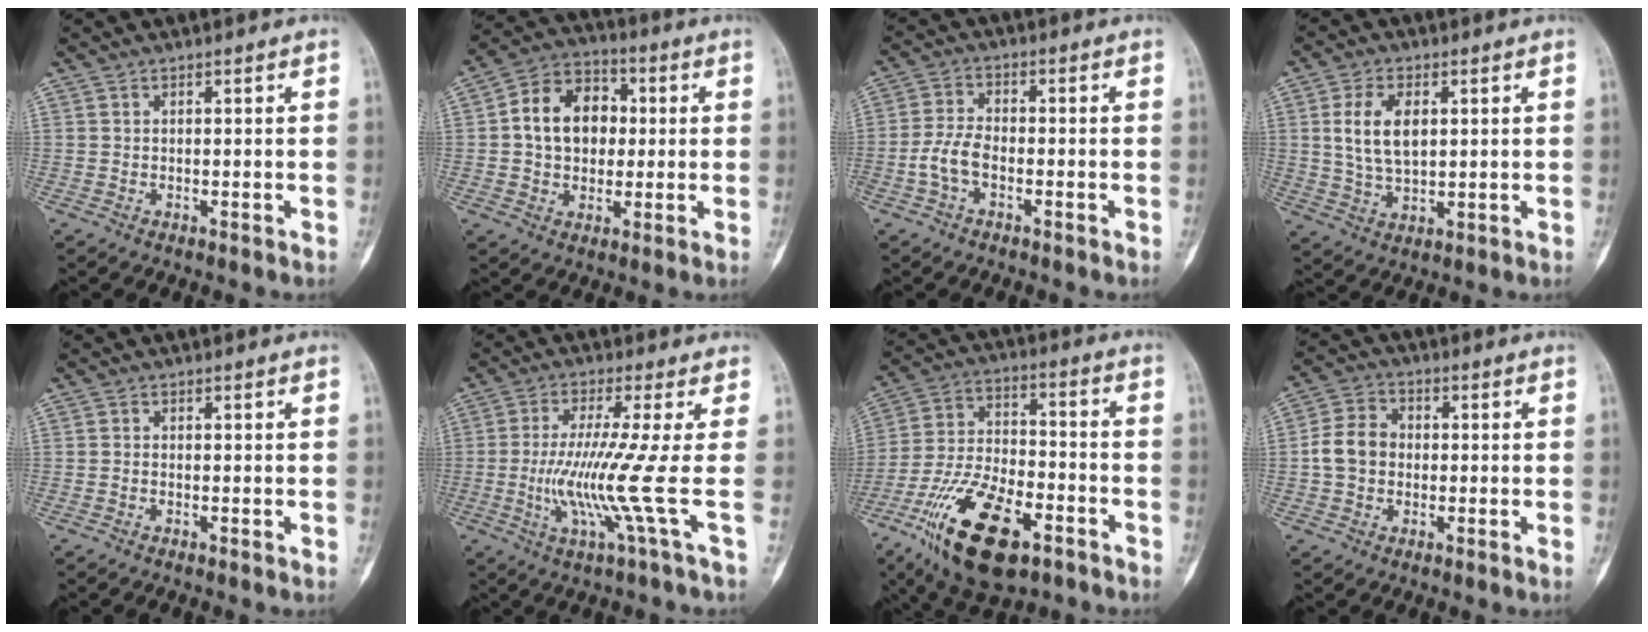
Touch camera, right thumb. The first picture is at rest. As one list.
[{"total": 13.2, "force": [1.2, 10.0, 8.5], "torque": [-0.103, 0.022, 0.013]}, {"total": 5.6, "force": [-2.0, 3.3, 4.0], "torque": [-0.082, 0.017, -0.047]}, {"total": 9.2, "force": [1.9, 5.4, 7.2], "torque": [-0.130, -0.004, 0.043]}, {"total": 0.6, "force": [-0.3, 0.4, 0.4], "torque": [0.000, 0.002, -0.008]}, {"total": 7.5, "force": [-0.9, -1.2, 7.3], "torque": [-0.167, -0.017, -0.025]}, {"total": 20.6, "force": [-10.9, 9.5, 14.7], "torque": [-0.271, 0.047, -0.189]}, {"total": 7.4, "force": [-0.5, 6.0, 4.2], "torque": [-0.061, 0.021, -0.019]}]